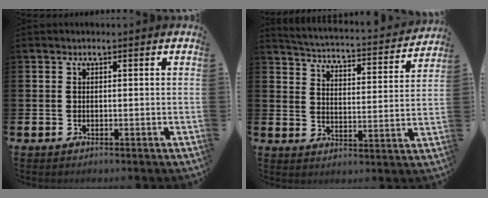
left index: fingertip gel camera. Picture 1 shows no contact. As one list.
[{"total": 3.7, "force": [3.5, 0.5, 0.9], "torque": [-0.036, -0.039, 0.050]}]